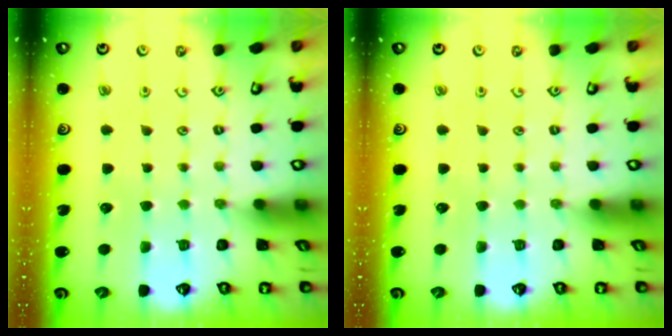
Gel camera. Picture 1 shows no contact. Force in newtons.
{"total": 0.0}